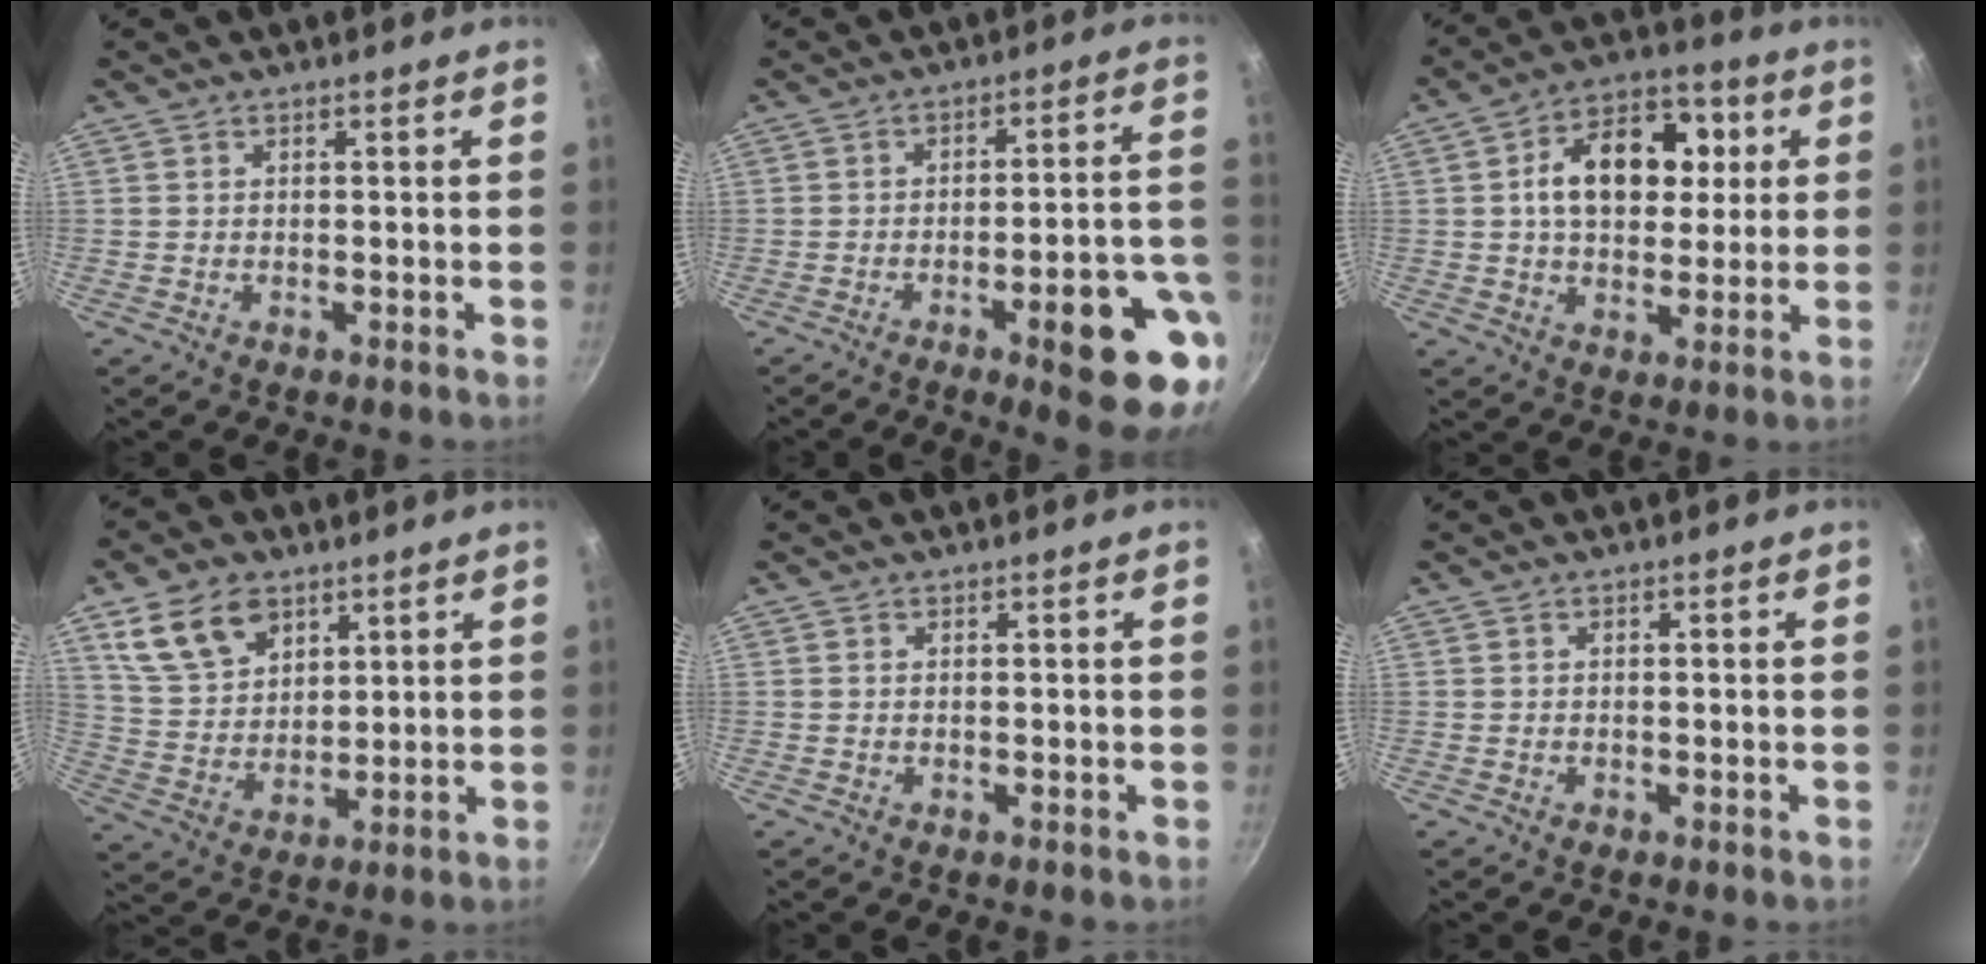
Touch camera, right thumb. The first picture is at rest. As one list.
[{"total": 17.7, "force": [-7.1, 4.2, 15.7], "torque": [-0.149, 0.033, -0.083]}, {"total": 15.8, "force": [2.9, 10.4, 11.5], "torque": [-0.143, 0.015, 0.039]}, {"total": 11.8, "force": [6.6, 7.7, 6.0], "torque": [-0.092, -0.023, 0.134]}, {"total": 0.0}, {"total": 0.0}]